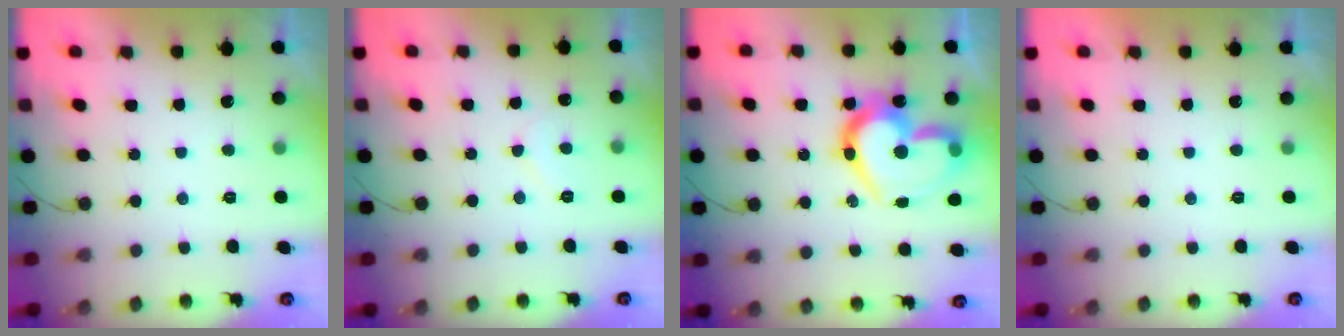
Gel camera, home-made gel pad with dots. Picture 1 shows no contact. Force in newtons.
{"total": 5.2, "press": 5.2, "slide": 0.5}
{"total": 22.3, "press": 22.2, "slide": 1.7}
{"total": 1.7, "press": 1.7, "slide": 0.0}